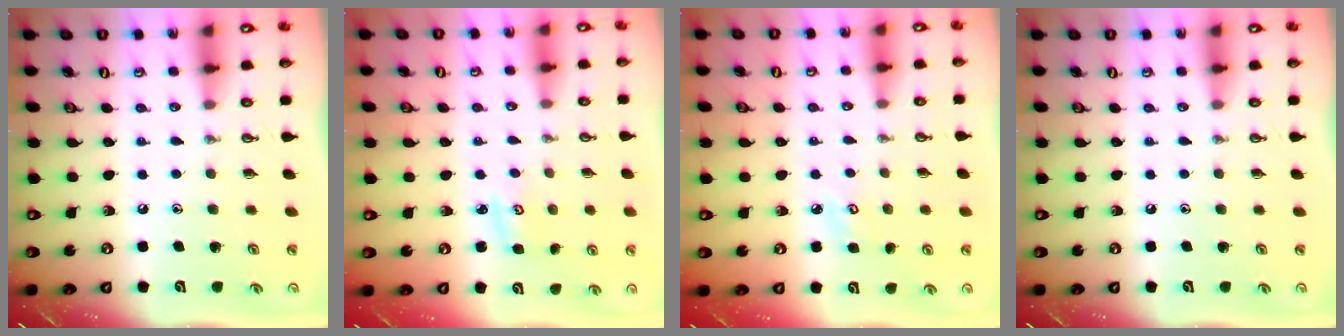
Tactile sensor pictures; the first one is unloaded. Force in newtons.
{"total": 2.9, "press": 2.9, "slide": 0.2}
{"total": 3.9, "press": 3.9, "slide": 0.4}
{"total": 0.0}